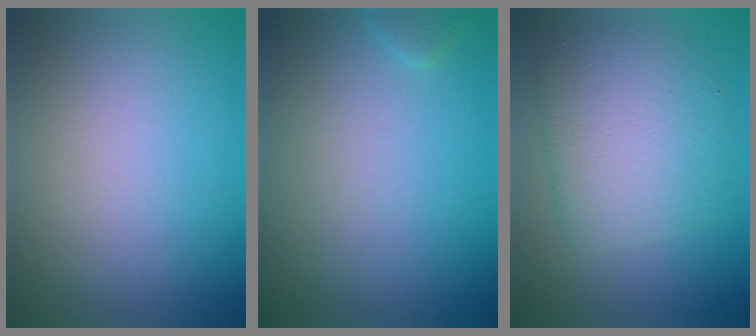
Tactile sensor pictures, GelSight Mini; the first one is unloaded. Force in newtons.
{"total": 0.9, "press": 0.9, "slide": 0.0}
{"total": 6.1, "press": 6.1, "slide": 0.2}